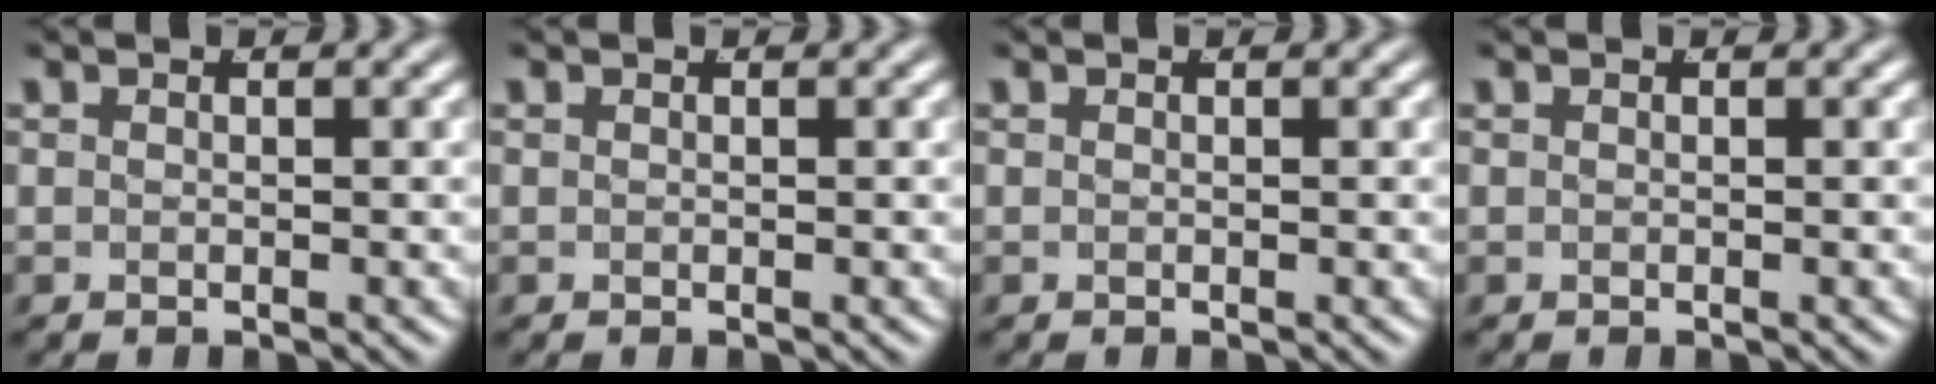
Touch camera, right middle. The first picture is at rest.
{"total": 0.0}
{"total": 0.0}
{"total": 0.0}